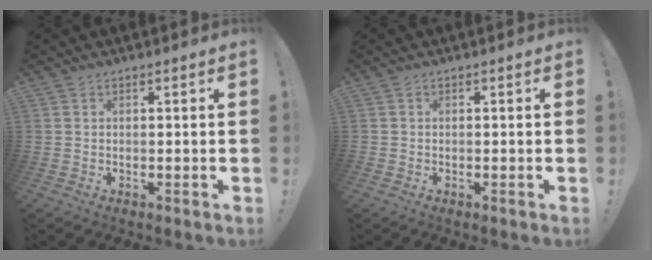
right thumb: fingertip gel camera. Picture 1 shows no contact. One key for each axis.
{"total": 0.5, "fx": -0.4, "fy": 0.3, "fz": 0.0, "tx": -0.003, "ty": 0.003, "tz": -0.006}